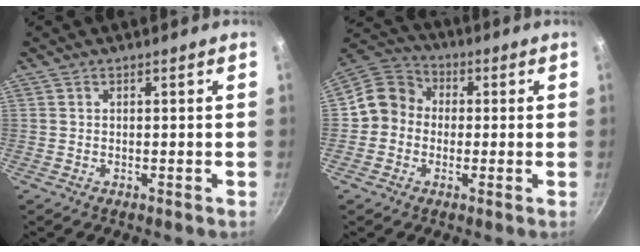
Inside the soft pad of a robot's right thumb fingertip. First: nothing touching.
{"total": 9.1, "force": [-0.2, 8.4, 3.7], "torque": [-0.034, 0.027, -0.027]}